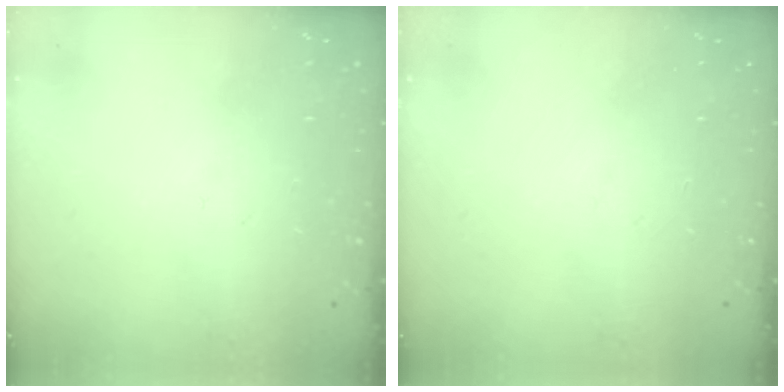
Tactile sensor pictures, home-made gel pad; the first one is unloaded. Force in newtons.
{"total": 0.0}